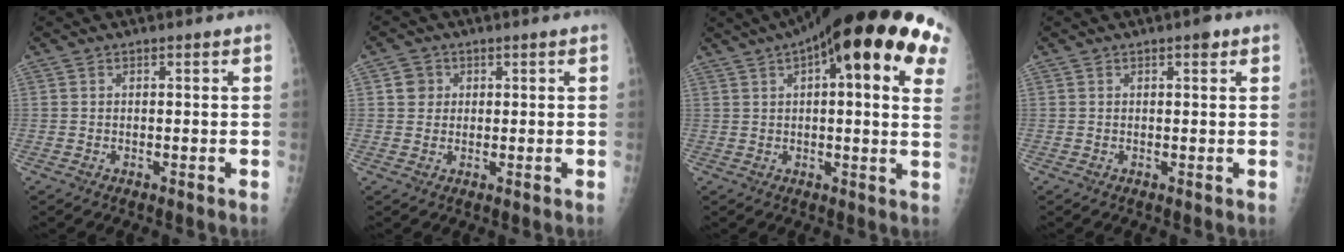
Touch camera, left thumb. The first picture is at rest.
{"total": 2.9, "force": [0.8, 2.7, 0.6], "torque": [0.006, 0.000, 0.009]}
{"total": 25.4, "force": [10.9, 7.3, 21.8], "torque": [-0.274, 0.023, 0.141]}
{"total": 1.6, "force": [0.9, 0.6, 1.2], "torque": [-0.012, -0.001, 0.011]}